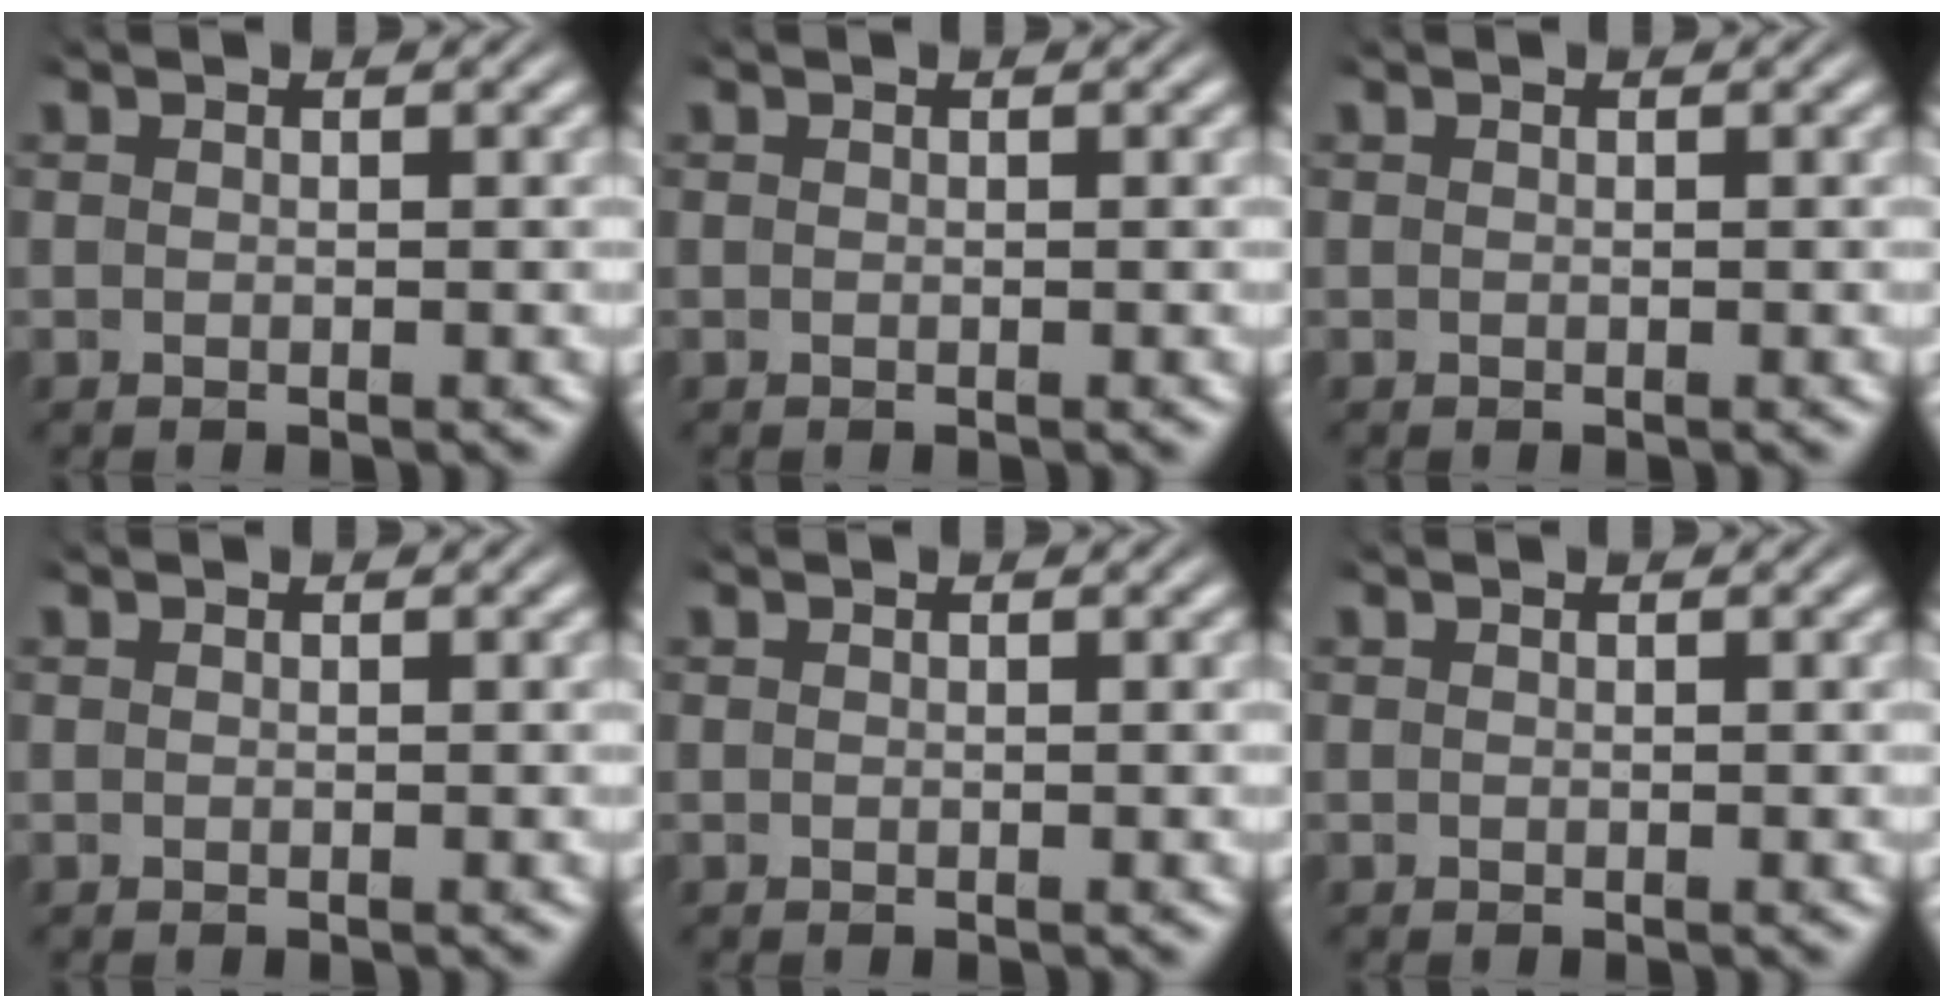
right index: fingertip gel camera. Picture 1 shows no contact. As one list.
[{"total": 0.0}, {"total": 0.0}, {"total": 0.0}, {"total": 0.0}, {"total": 0.0}]